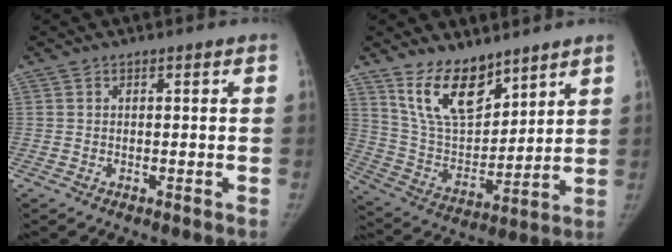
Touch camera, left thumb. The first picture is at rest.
{"total": 14.5, "force": [10.1, 7.0, 7.7], "torque": [-0.099, -0.067, 0.203]}